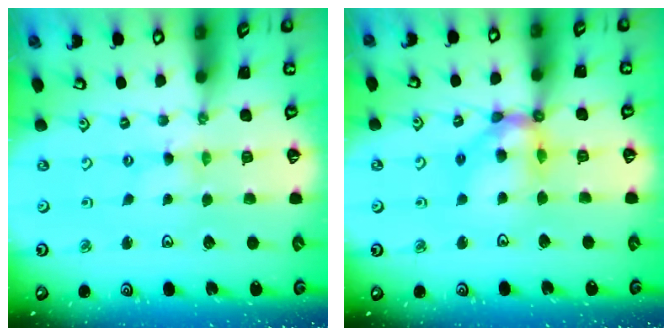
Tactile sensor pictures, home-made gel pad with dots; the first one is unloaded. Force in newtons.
{"total": 12.8, "press": 12.8, "slide": 1.2}